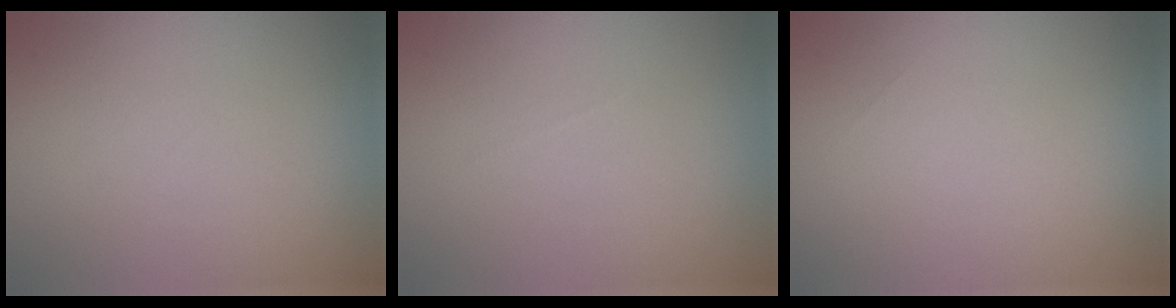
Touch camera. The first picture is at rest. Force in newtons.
{"total": 0.0}
{"total": 0.0}